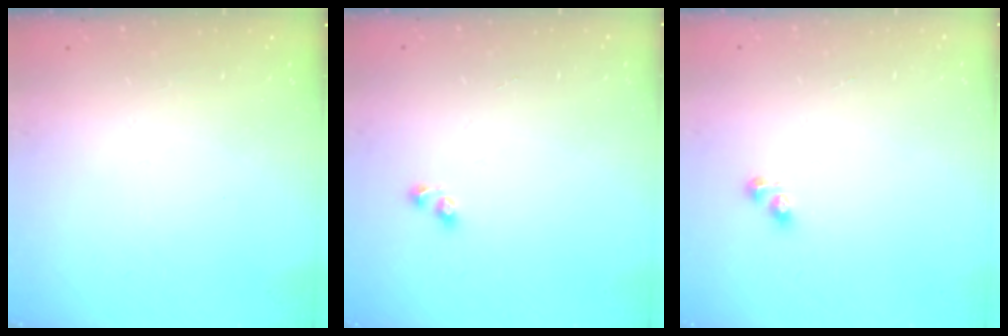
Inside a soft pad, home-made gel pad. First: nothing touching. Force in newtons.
{"total": 2.7, "press": 2.6, "slide": 0.6}
{"total": 3.4, "press": 3.4, "slide": 0.4}